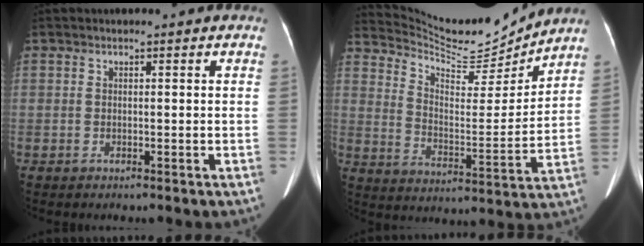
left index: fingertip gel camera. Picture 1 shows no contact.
{"total": 16.6, "force": [16.0, 1.4, 4.0], "torque": [-0.087, -0.027, 0.253]}